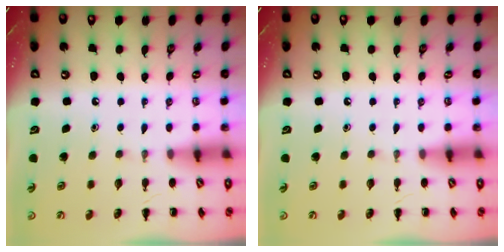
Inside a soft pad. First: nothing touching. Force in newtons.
{"total": 0.0}